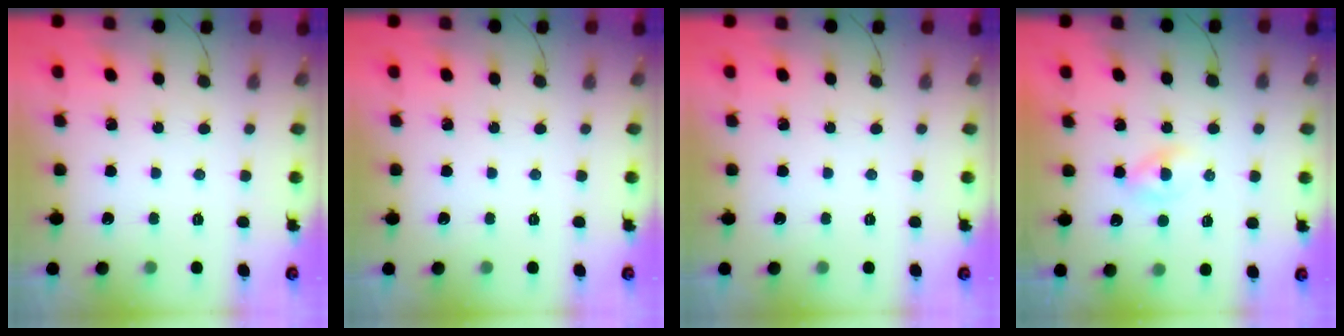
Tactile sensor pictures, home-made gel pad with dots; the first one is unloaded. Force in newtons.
{"total": 0.0}
{"total": 0.0}
{"total": 1.9, "press": 1.6, "slide": 0.9}